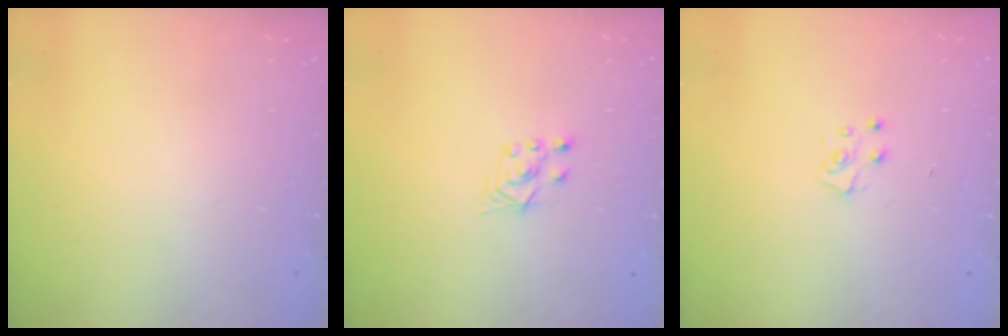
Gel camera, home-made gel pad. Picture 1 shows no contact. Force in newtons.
{"total": 3.0, "press": 2.8, "slide": 0.9}
{"total": 5.7, "press": 5.7, "slide": 0.5}